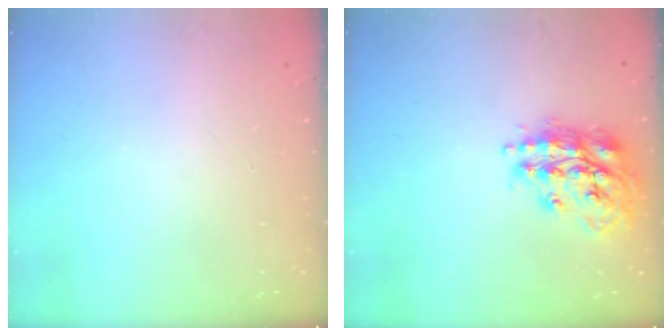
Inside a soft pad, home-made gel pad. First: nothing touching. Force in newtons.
{"total": 17.2, "press": 17.1, "slide": 1.5}